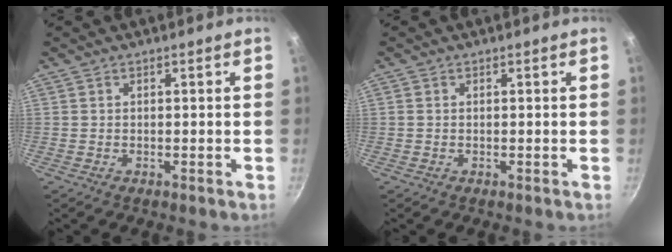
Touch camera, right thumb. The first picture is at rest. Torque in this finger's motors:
{"motor_torque": [-0.01, 0.02, -0.39, -0.05, 0.02]}